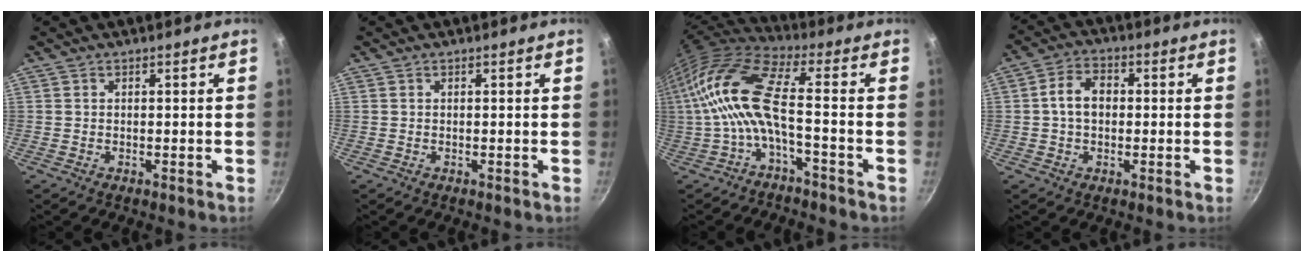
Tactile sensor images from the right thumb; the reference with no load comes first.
{"total": 0.0}
{"total": 15.1, "force": [-1.9, 5.0, 14.1], "torque": [-0.310, 0.033, -0.051]}
{"total": 6.3, "force": [0.1, 4.6, 4.3], "torque": [-0.061, 0.019, -0.008]}